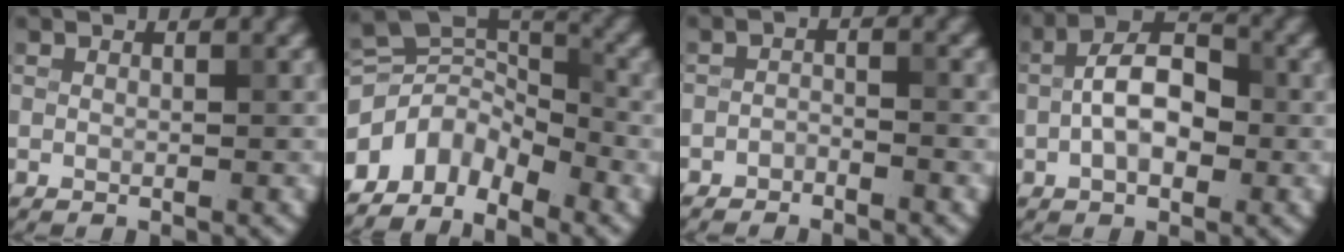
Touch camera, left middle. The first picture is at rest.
{"total": 5.0, "force": [-3.8, 2.4, 2.1], "torque": [-0.024, 0.003, -0.079]}
{"total": 1.7, "force": [-1.6, 0.4, 0.3], "torque": [-0.004, 0.003, -0.031]}
{"total": 5.5, "force": [-0.8, 3.0, 4.5], "torque": [-0.078, 0.014, -0.020]}